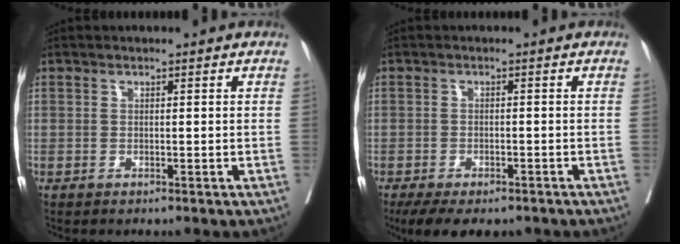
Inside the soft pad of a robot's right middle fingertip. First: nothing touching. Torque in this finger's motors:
{"motor_torque": [0.30, -0.39, 0.01, 0.01]}